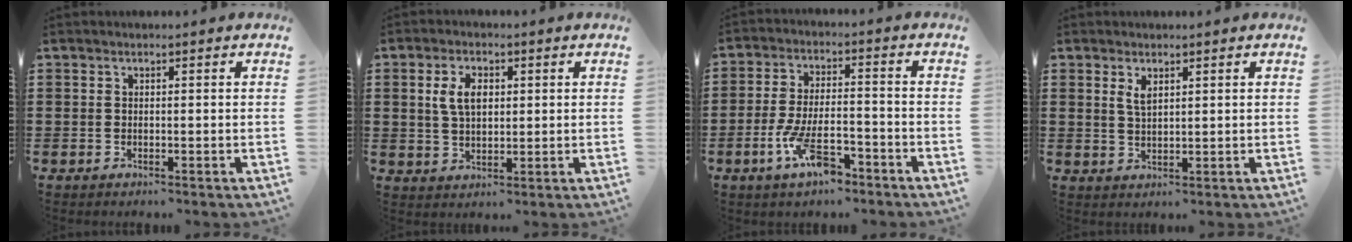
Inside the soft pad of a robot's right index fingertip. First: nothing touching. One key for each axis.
{"total": 4.9, "fx": 1.1, "fy": 2.9, "fz": 3.8, "tx": -0.089, "ty": 0.010, "tz": 0.015}
{"total": 9.0, "fx": -4.5, "fy": 3.2, "fz": 7.1, "tx": -0.146, "ty": 0.001, "tz": -0.081}
{"total": 2.3, "fx": 1.3, "fy": 0.9, "fz": 1.7, "tx": -0.036, "ty": 0.004, "tz": 0.023}